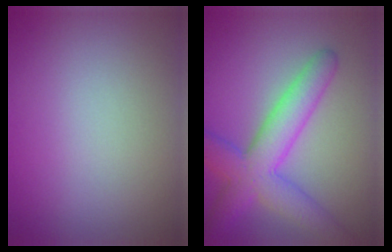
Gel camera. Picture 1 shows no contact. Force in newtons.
{"total": 6.3, "press": 6.3, "slide": 0.2}